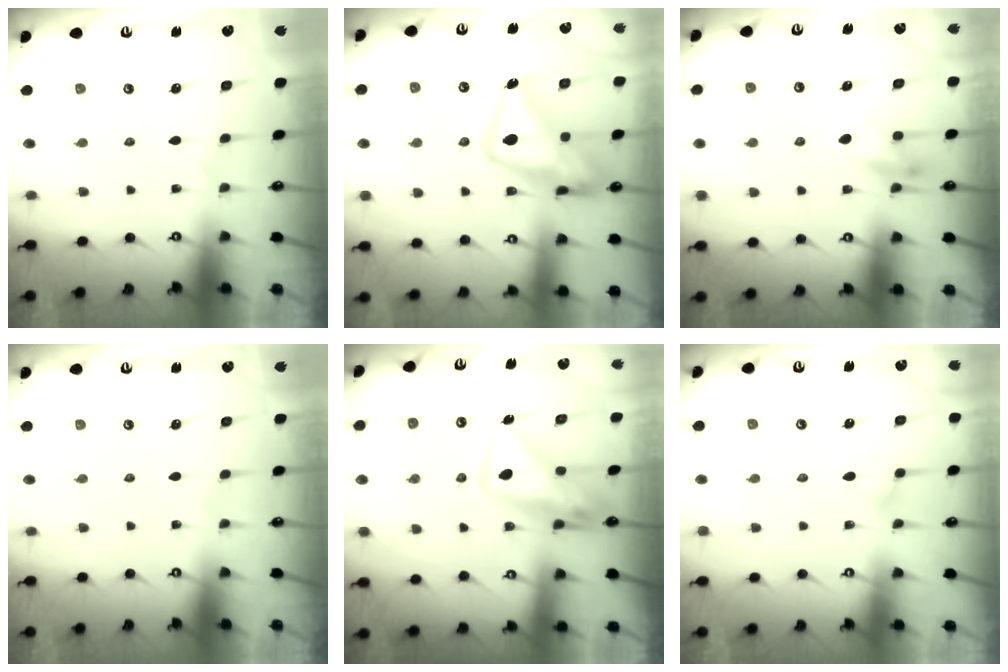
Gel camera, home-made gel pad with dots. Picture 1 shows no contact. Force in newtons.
{"total": 19.8, "press": 19.7, "slide": 1.5}
{"total": 5.2, "press": 5.1, "slide": 0.9}
{"total": 0.0}
{"total": 11.3, "press": 11.2, "slide": 1.3}
{"total": 6.1, "press": 6.1, "slide": 0.3}